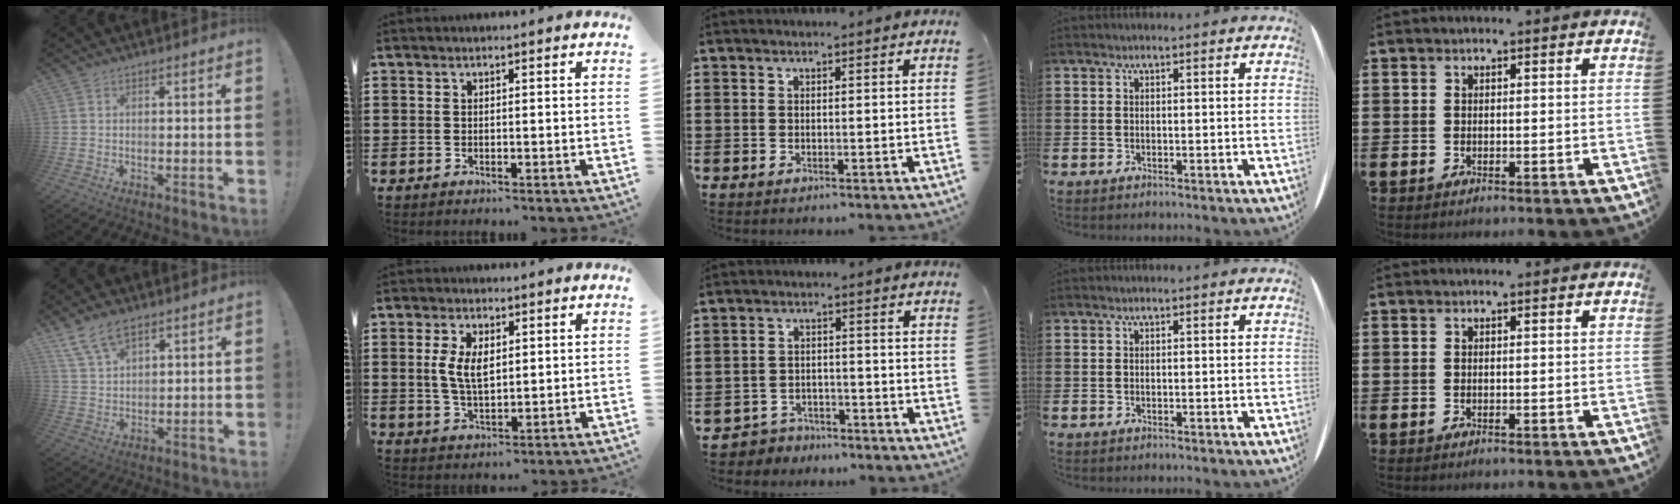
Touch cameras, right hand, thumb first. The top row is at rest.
{"thumb": {"total": 8.5, "force": [5.9, 4.1, 4.5], "torque": [-0.084, -0.023, 0.115]}, "index": {"total": 5.4, "force": [0.9, 2.8, 4.6], "torque": [-0.095, 0.009, 0.015]}, "middle": {"total": 3.2, "force": [-3.1, 0.7, -0.3], "torque": [-0.006, -0.001, -0.068]}}